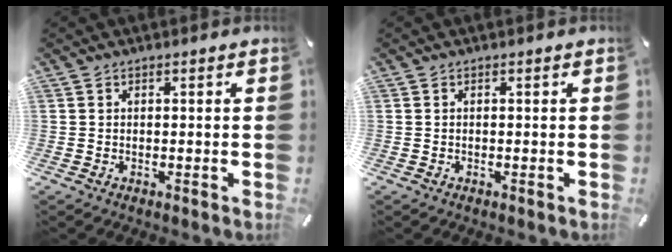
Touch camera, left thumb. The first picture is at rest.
{"total": 0.0}